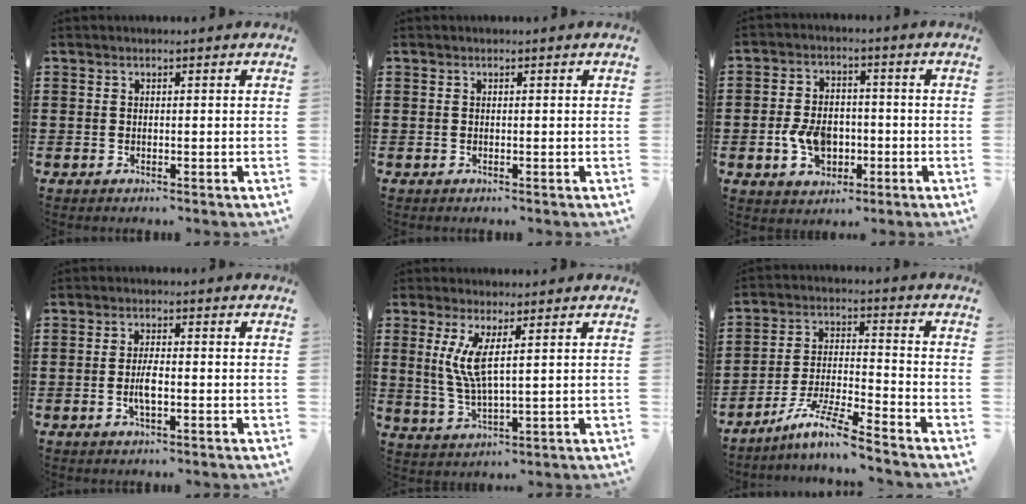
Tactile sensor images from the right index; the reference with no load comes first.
{"total": 0.0}
{"total": 6.6, "force": [-1.7, 4.8, 4.2], "torque": [-0.087, 0.005, -0.033]}
{"total": 3.3, "force": [-0.8, 1.0, 3.0], "torque": [-0.068, -0.003, -0.019]}
{"total": 6.0, "force": [2.0, 1.1, 5.6], "torque": [-0.121, -0.006, 0.032]}
{"total": 8.6, "force": [-7.1, 0.0, 4.8], "torque": [-0.101, -0.003, -0.141]}